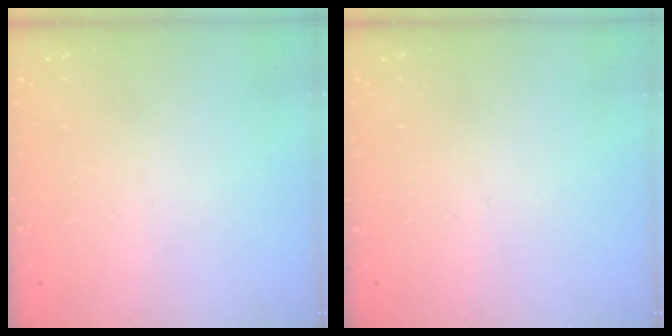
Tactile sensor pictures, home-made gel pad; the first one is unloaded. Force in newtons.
{"total": 0.0}